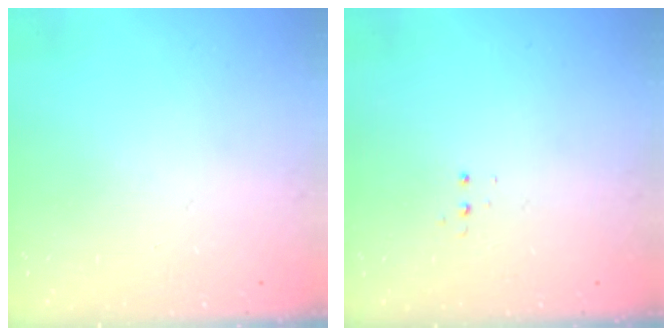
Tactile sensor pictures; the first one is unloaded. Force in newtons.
{"total": 3.3, "press": 3.2, "slide": 0.6}